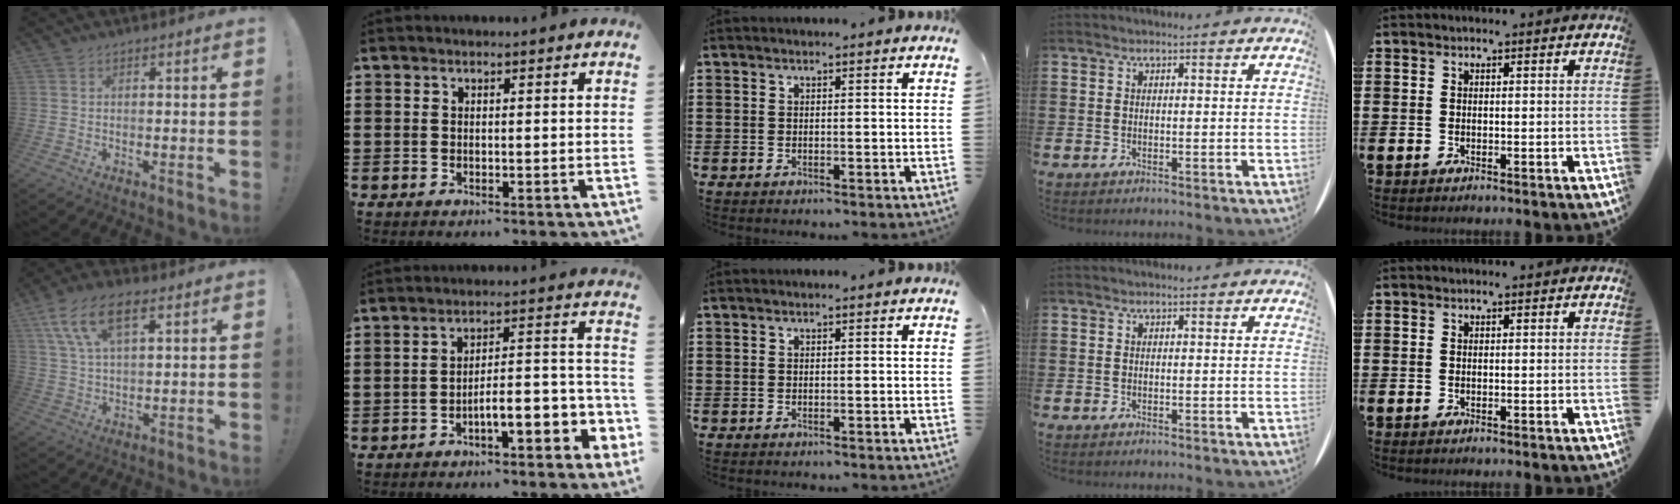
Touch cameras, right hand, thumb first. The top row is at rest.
{"thumb": {"total": 12.1, "force": [5.8, 5.6, 8.9], "torque": [-0.169, -0.003, 0.109]}, "index": {"total": 5.4, "force": [-3.2, 1.2, 4.2], "torque": [-0.068, -0.017, -0.065]}}